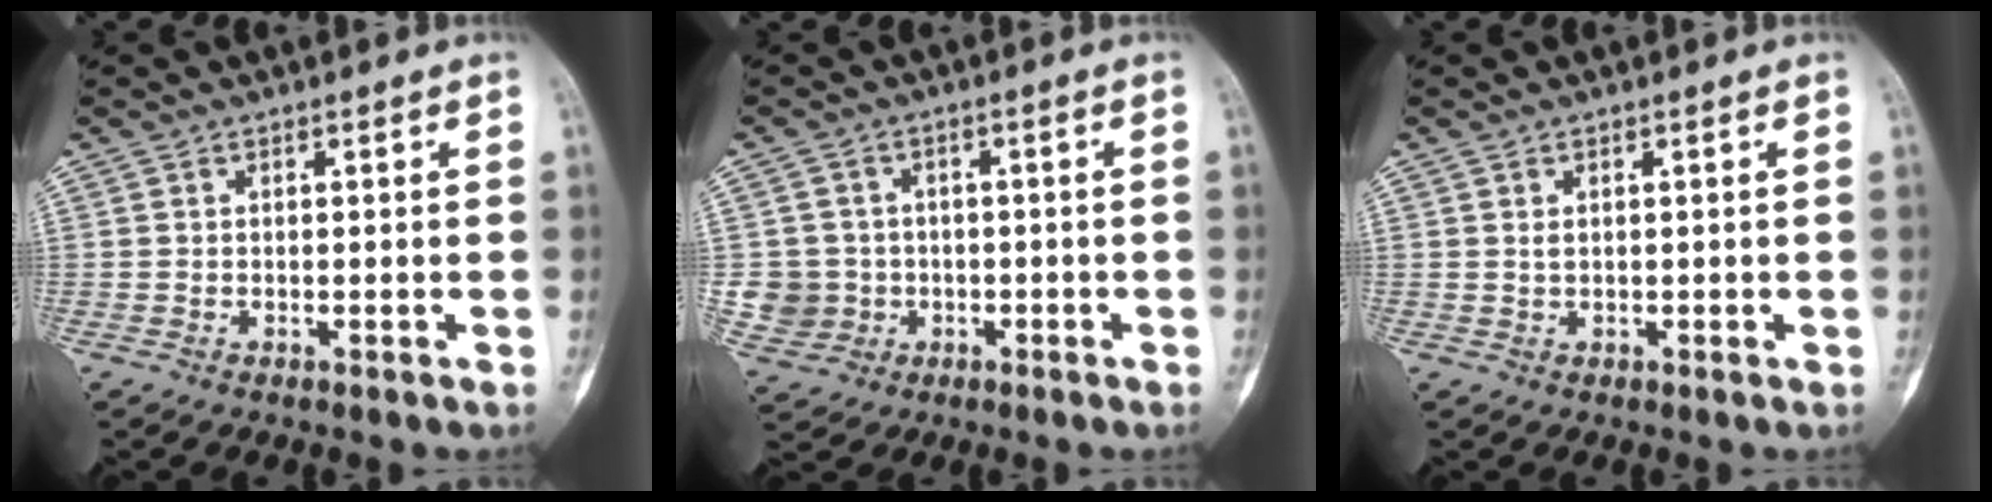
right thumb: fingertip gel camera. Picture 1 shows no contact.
{"total": 6.0, "force": [-0.9, 5.9, 0.8], "torque": [0.002, 0.011, -0.014]}
{"total": 0.8, "force": [0.3, 0.6, 0.5], "torque": [-0.007, 0.001, 0.006]}